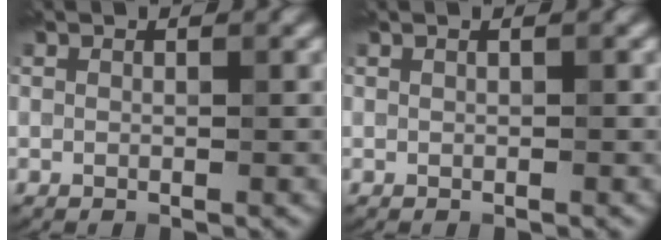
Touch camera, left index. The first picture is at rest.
{"total": 0.8, "force": [0.5, 0.5, 0.4], "torque": [0.000, 0.013, 0.002]}